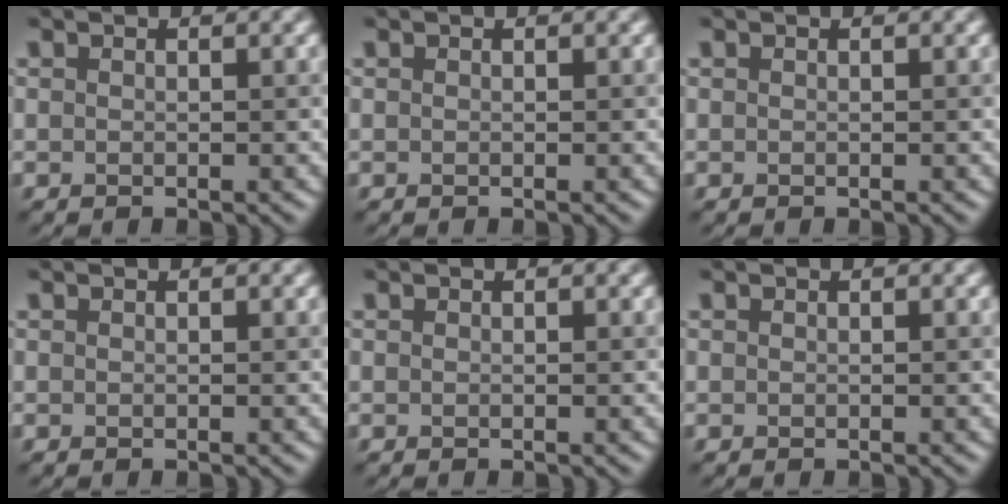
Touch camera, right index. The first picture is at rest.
{"total": 0.0}
{"total": 0.0}
{"total": 0.0}
{"total": 0.0}
{"total": 0.0}